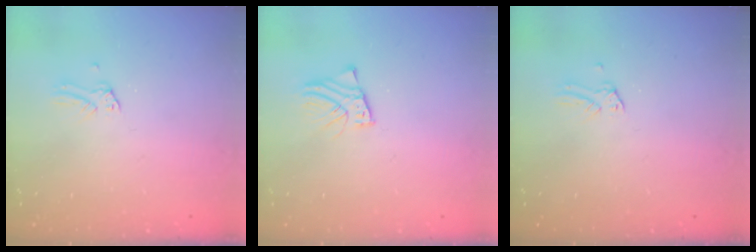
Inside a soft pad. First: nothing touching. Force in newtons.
{"total": 2.6, "press": 2.6, "slide": 0.1}
{"total": 0.0}